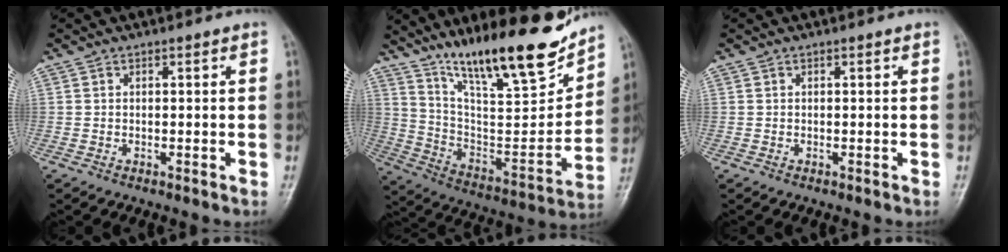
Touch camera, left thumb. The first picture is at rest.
{"total": 23.4, "force": [17.1, 5.5, 15.0], "torque": [-0.207, -0.085, 0.292]}
{"total": 0.0}